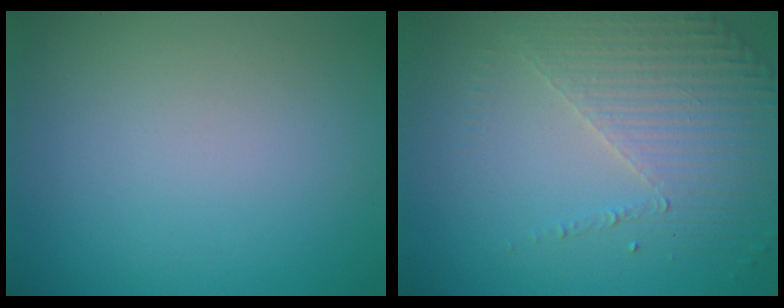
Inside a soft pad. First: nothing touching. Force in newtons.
{"total": 4.2, "press": 3.1, "slide": 2.9}